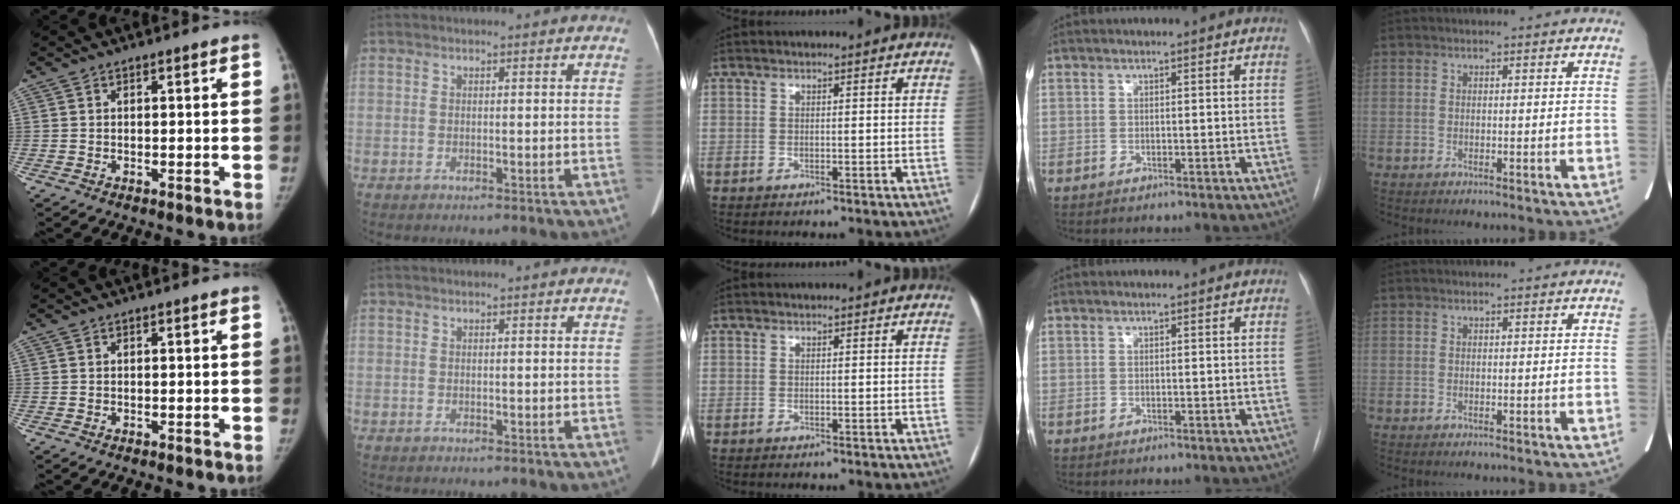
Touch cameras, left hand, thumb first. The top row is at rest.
{}